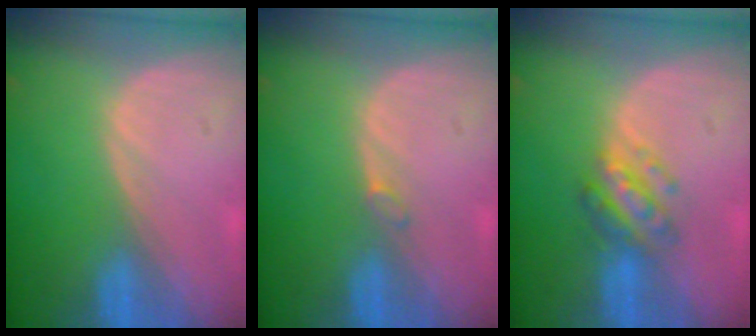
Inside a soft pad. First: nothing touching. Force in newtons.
{"total": 0.9, "press": 0.8, "slide": 0.2}
{"total": 5.4, "press": 5.0, "slide": 1.9}